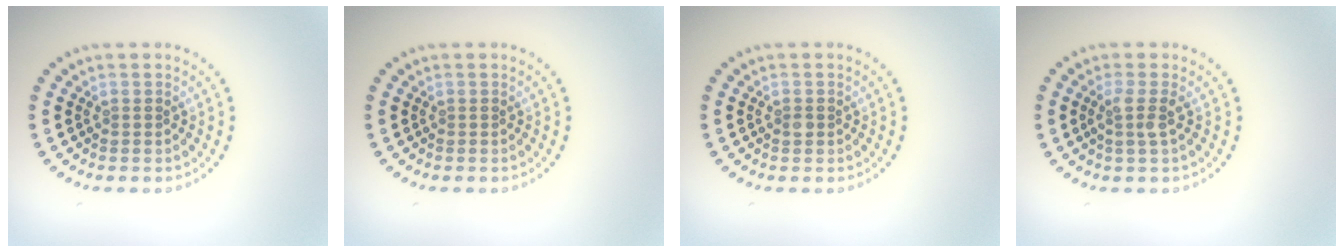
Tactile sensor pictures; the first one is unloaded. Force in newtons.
{"total": 0.0}
{"total": 0.8, "press": 0.8, "slide": 0.1}
{"total": 1.8, "press": 1.4, "slide": 1.2}